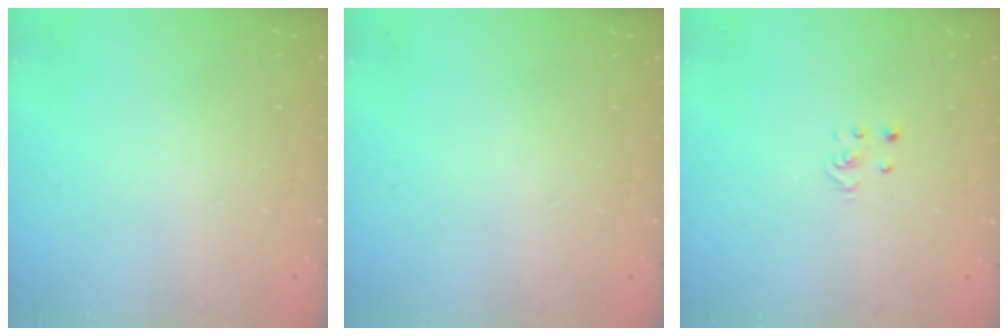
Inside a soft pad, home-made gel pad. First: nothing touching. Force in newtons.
{"total": 0.0}
{"total": 2.8, "press": 2.8, "slide": 0.3}